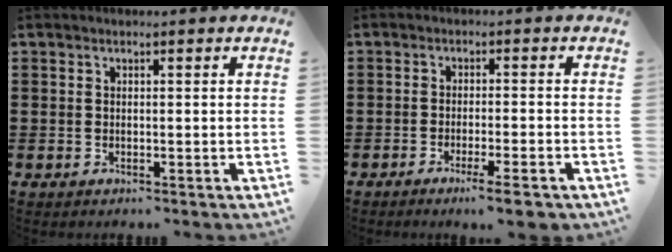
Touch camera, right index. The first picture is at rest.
{"total": 4.2, "force": [-3.2, 0.1, 2.8], "torque": [-0.044, -0.009, -0.055]}